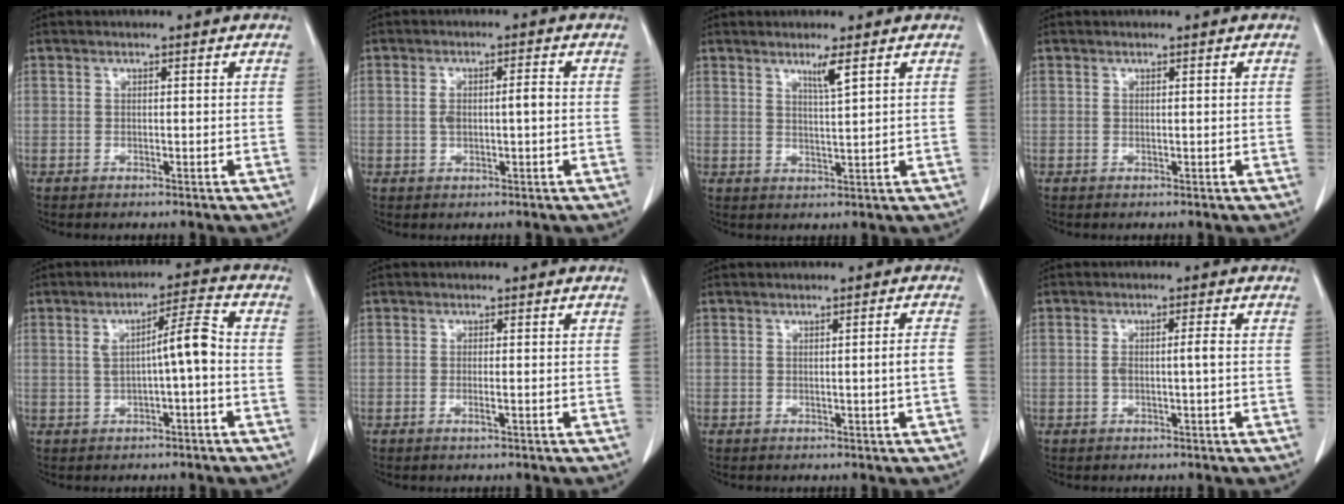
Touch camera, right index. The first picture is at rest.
{"total": 3.9, "force": [-0.1, 1.1, 3.7], "torque": [-0.076, 0.011, 0.003]}
{"total": 3.0, "force": [1.9, -0.5, 2.3], "torque": [-0.044, -0.009, 0.036]}
{"total": 0.0}
{"total": 6.2, "force": [-0.3, 0.3, 6.2], "torque": [-0.098, 0.017, -0.004]}
{"total": 1.2, "force": [-0.4, 0.0, 1.1], "torque": [-0.023, -0.003, -0.007]}
{"total": 2.0, "force": [-0.2, -0.5, 2.0], "torque": [-0.032, -0.002, 0.000]}
{"total": 2.8, "force": [-0.2, 0.2, 2.8], "torque": [-0.055, 0.006, 0.000]}